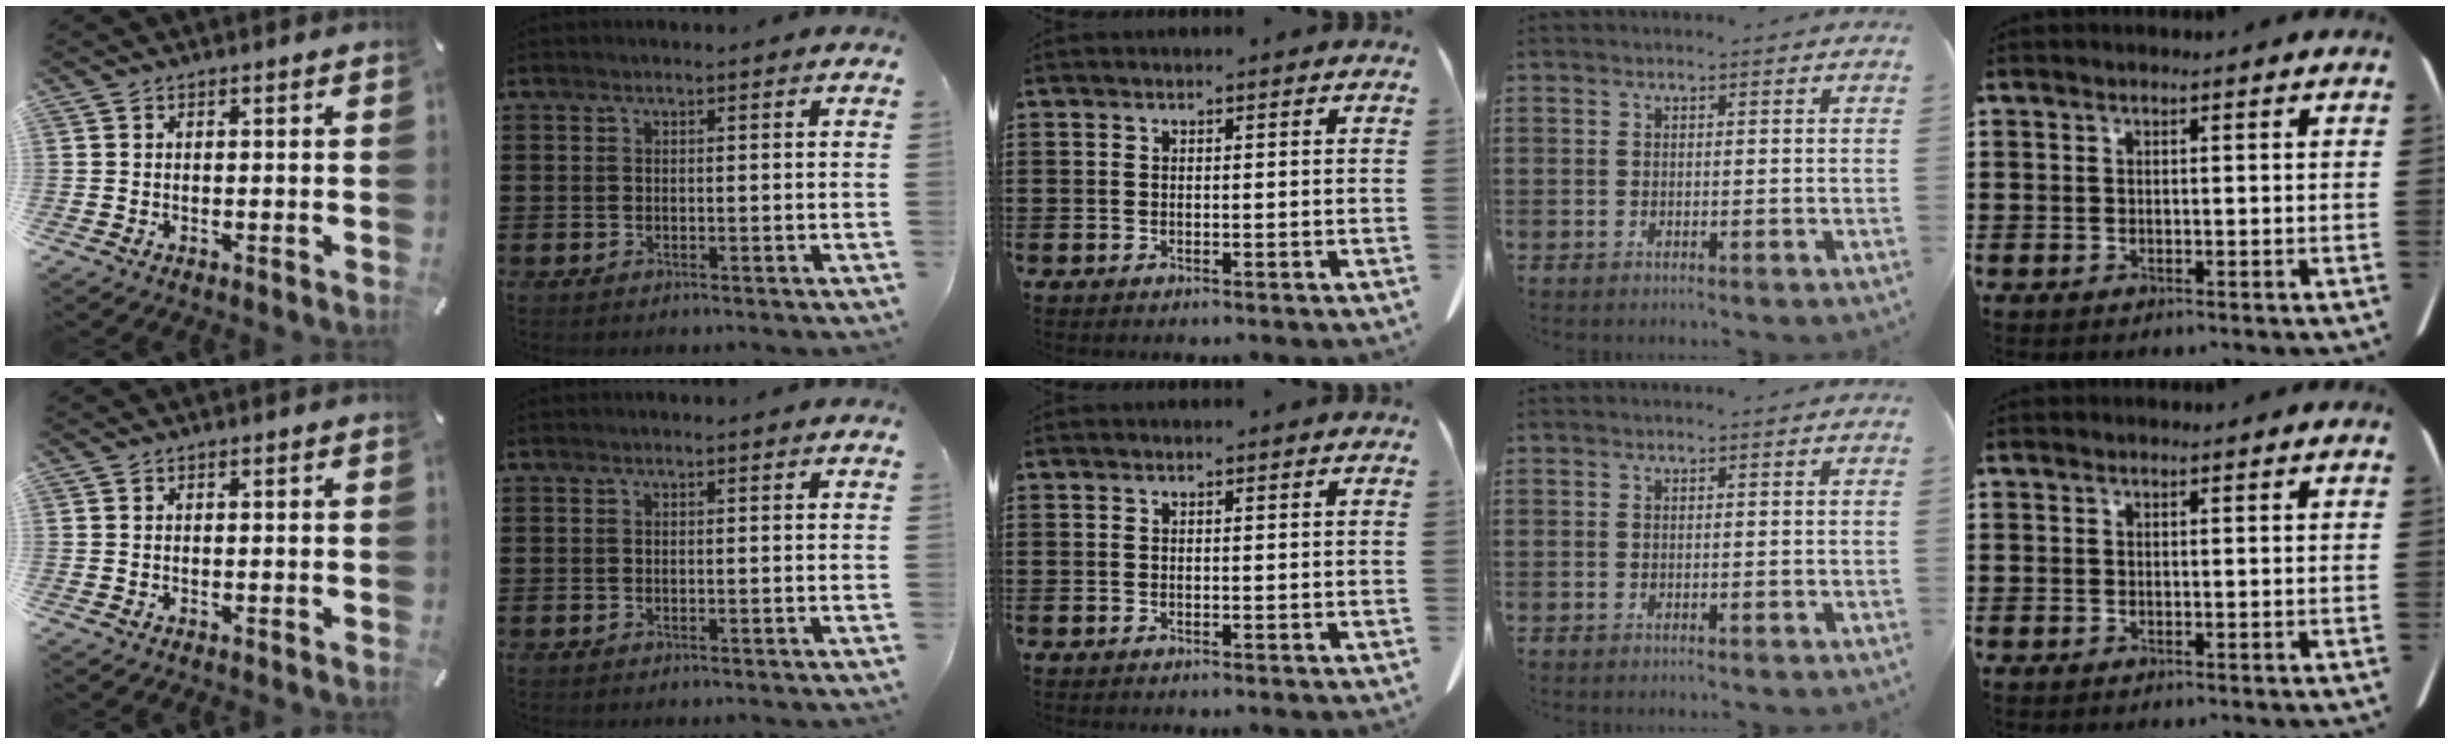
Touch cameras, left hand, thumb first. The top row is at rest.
{}